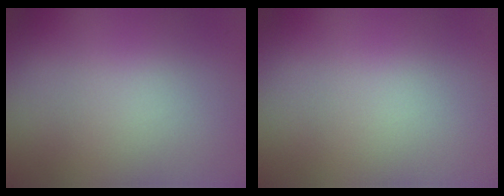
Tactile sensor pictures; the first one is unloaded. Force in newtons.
{"total": 0.0}